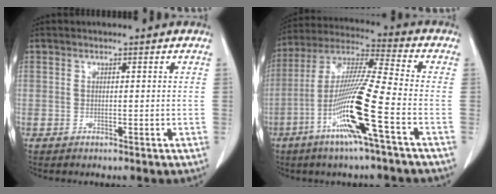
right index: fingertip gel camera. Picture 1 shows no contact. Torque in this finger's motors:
{"motor_torque": [2.13, 0.01, 0.41, 0.21]}